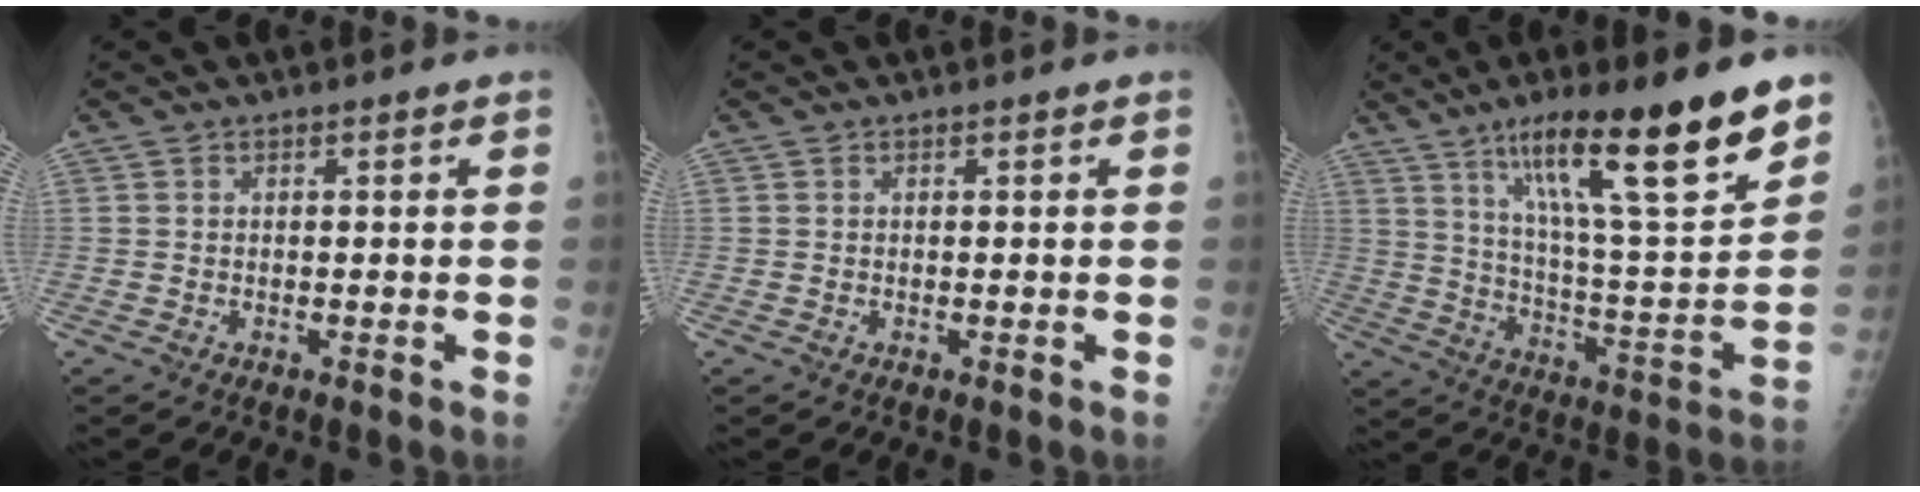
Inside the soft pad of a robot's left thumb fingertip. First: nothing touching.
{"total": 0.0}
{"total": 23.4, "force": [14.5, 3.8, 17.9], "torque": [-0.266, -0.059, 0.242]}